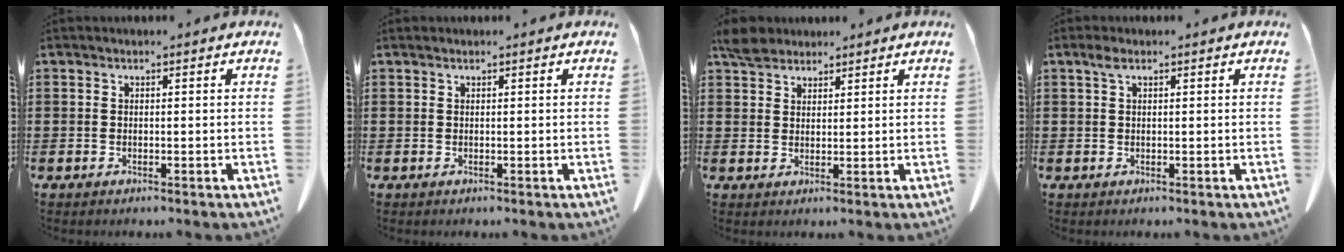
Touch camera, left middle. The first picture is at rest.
{"total": 0.0}
{"total": 3.6, "force": [3.1, 1.5, 1.1], "torque": [-0.023, 0.000, 0.060]}
{"total": 2.2, "force": [1.0, 0.9, 1.7], "torque": [-0.039, 0.004, 0.019]}